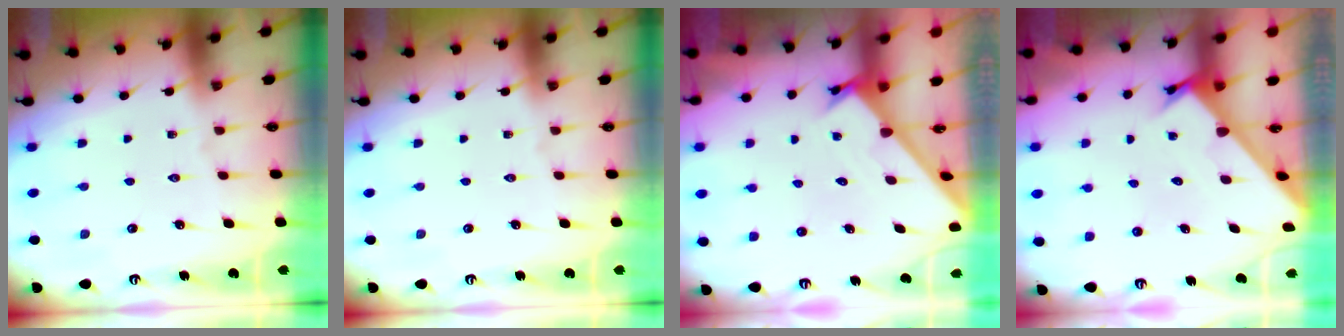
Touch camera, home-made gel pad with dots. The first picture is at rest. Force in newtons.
{"total": 0.0}
{"total": 1.8, "press": 1.8, "slide": 0.1}
{"total": 2.2, "press": 2.2, "slide": 0.1}